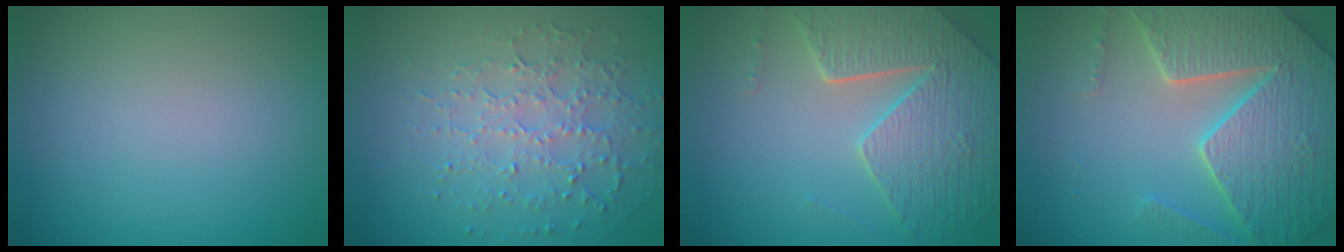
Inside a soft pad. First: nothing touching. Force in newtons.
{"total": 4.8, "press": 3.5, "slide": 3.2}
{"total": 6.7, "press": 5.3, "slide": 4.0}
{"total": 7.6, "press": 7.3, "slide": 1.9}